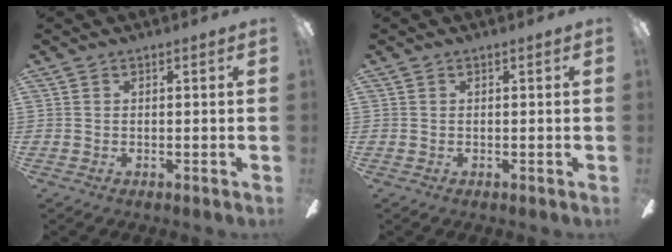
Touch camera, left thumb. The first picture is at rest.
{"total": 0.0}